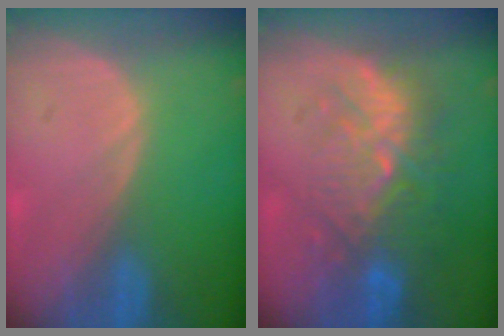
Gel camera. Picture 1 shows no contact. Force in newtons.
{"total": 10.0, "press": 9.3, "slide": 3.6}